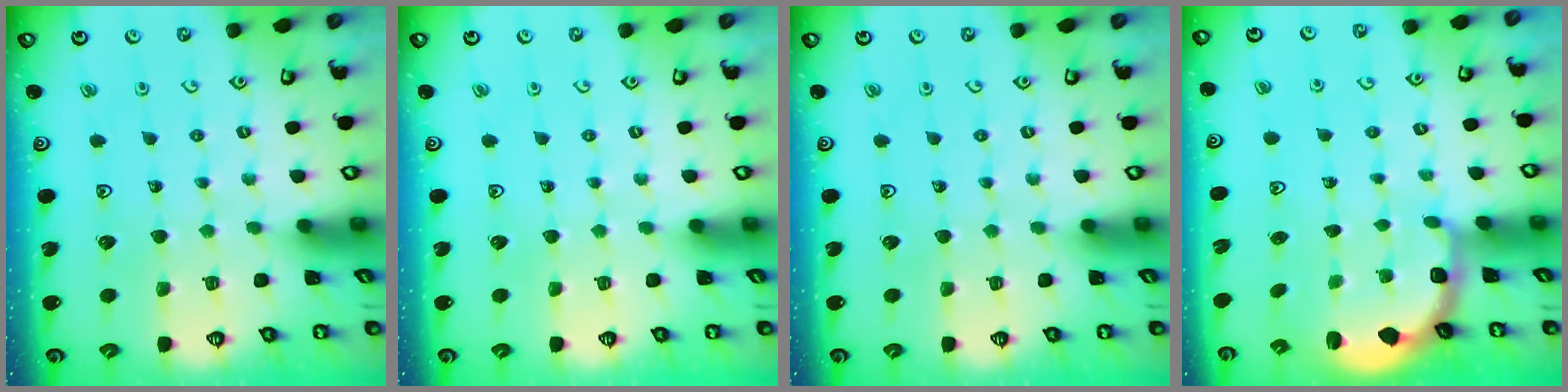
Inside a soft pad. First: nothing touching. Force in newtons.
{"total": 0.0}
{"total": 0.0}
{"total": 3.0, "press": 2.2, "slide": 2.0}